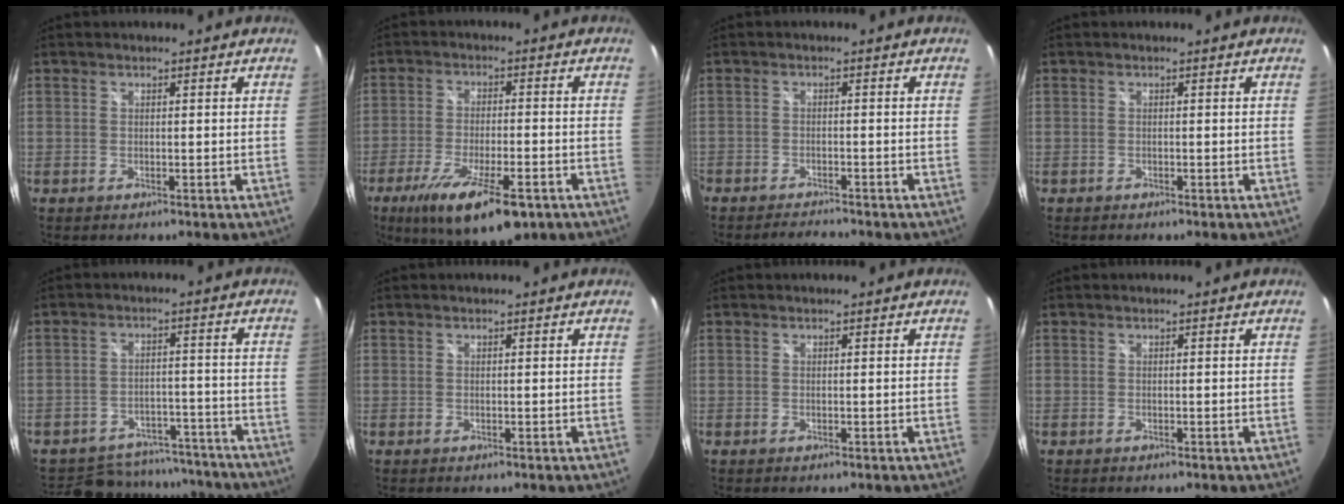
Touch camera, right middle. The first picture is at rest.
{"total": 15.0, "force": [-9.0, 4.3, 11.1], "torque": [-0.214, -0.043, -0.146]}
{"total": 3.6, "force": [-3.4, 0.5, 0.7], "torque": [-0.029, -0.003, -0.057]}
{"total": 0.7, "force": [-0.6, 0.3, 0.1], "torque": [-0.006, 0.000, -0.011]}
{"total": 17.1, "force": [-14.5, 7.9, 4.6], "torque": [-0.113, 0.033, -0.177]}
{"total": 0.0}
{"total": 0.0}
{"total": 0.0}